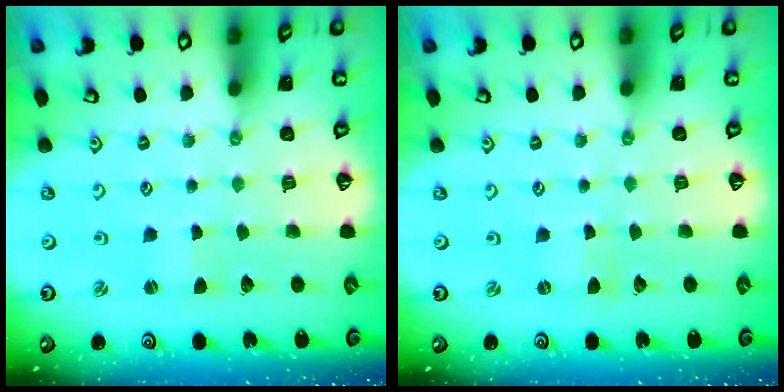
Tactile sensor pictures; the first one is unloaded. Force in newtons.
{"total": 0.0}